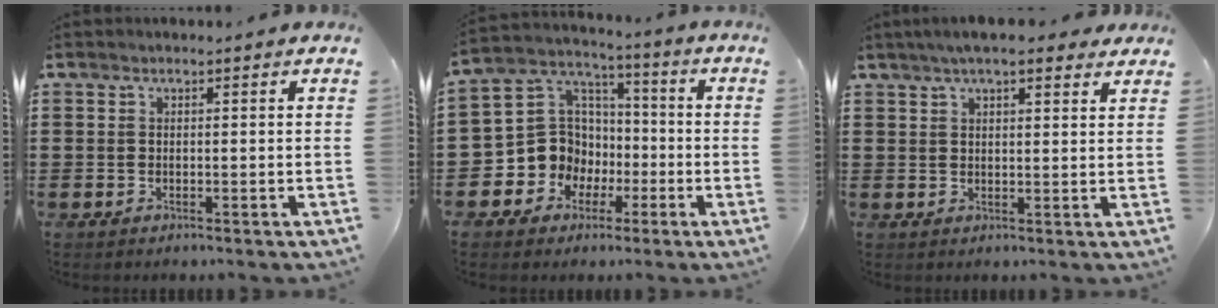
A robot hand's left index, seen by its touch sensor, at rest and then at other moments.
{"total": 10.1, "force": [-2.5, 9.4, 2.7], "torque": [-0.106, 0.003, -0.043]}
{"total": 5.0, "force": [3.9, 1.2, 2.9], "torque": [-0.065, 0.003, 0.070]}